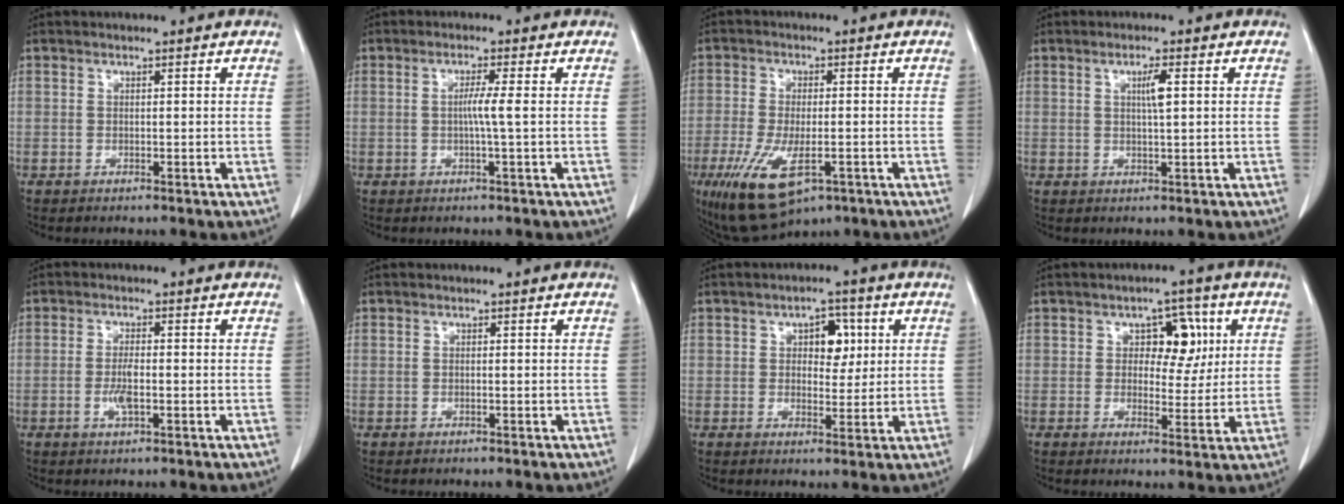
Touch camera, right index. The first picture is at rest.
{"total": 2.7, "force": [-0.1, -0.7, 2.6], "torque": [-0.047, -0.001, -0.004]}
{"total": 11.8, "force": [-5.6, 4.4, 9.4], "torque": [-0.180, -0.022, -0.085]}
{"total": 2.7, "force": [0.7, 0.0, 2.6], "torque": [-0.046, -0.001, 0.012]}
{"total": 3.3, "force": [-0.8, 0.8, 3.1], "torque": [-0.067, -0.003, -0.013]}
{"total": 0.0}
{"total": 5.0, "force": [1.5, 2.9, 3.8], "torque": [-0.050, 0.012, 0.024]}
{"total": 6.6, "force": [1.9, 3.9, 5.0], "torque": [-0.056, 0.014, 0.028]}